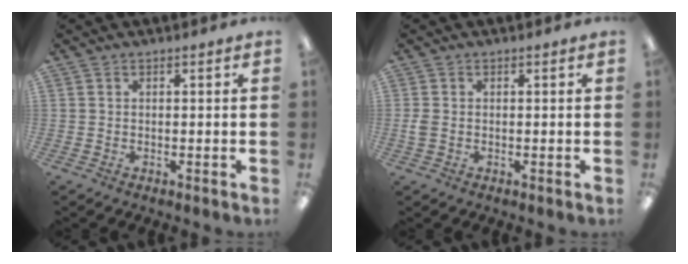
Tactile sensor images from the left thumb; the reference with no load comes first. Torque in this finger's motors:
{"motor_torque": [-0.05, 0.04, 0.10, -0.14, 0.00]}